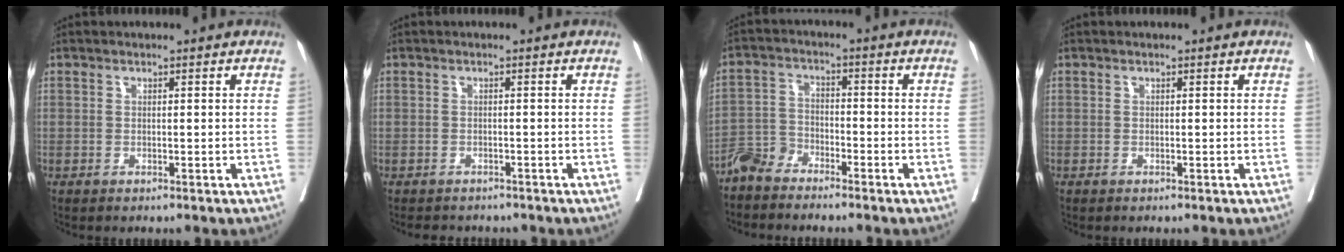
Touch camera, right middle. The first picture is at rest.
{"total": 4.3, "force": [-3.8, 1.6, 1.0], "torque": [-0.008, -0.002, -0.050]}
{"total": 4.2, "force": [-4.0, 1.2, 0.5], "torque": [-0.012, -0.005, -0.085]}
{"total": 0.0}